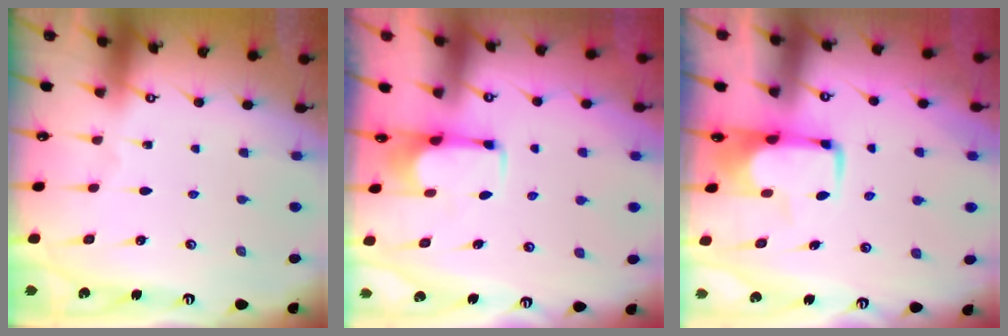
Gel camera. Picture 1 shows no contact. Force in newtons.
{"total": 2.5, "press": 2.4, "slide": 0.9}
{"total": 1.5, "press": 1.4, "slide": 0.4}